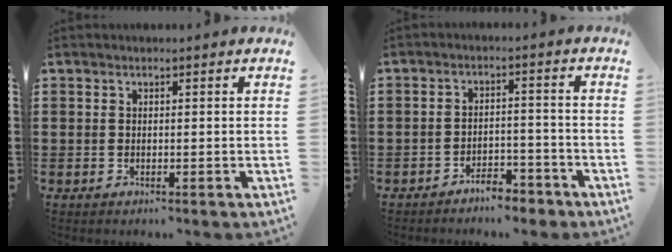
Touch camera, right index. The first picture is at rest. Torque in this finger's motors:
{"motor_torque": [1.08, 1.06, 0.12, 0.02]}